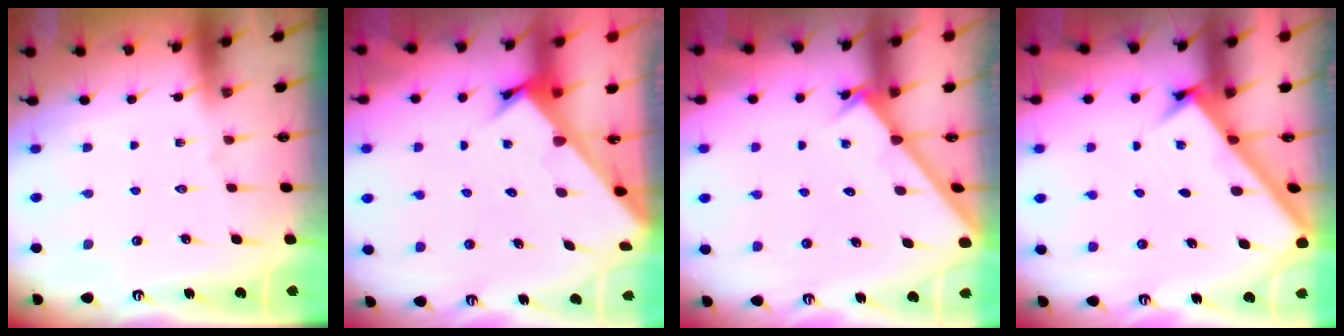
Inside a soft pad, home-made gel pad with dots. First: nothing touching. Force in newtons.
{"total": 2.7, "press": 2.7, "slide": 0.3}
{"total": 3.5, "press": 3.4, "slide": 0.5}
{"total": 2.7, "press": 2.7, "slide": 0.3}